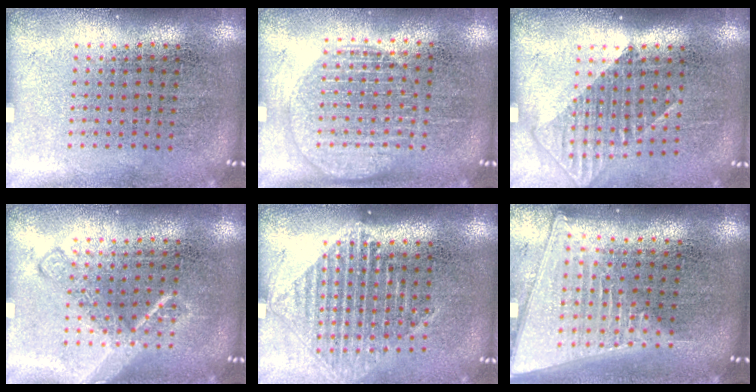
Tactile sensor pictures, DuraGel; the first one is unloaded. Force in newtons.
{"total": 1.6, "press": 1.4, "slide": 0.7}
{"total": 1.2, "press": 1.0, "slide": 0.6}
{"total": 2.2, "press": 2.2, "slide": 0.3}
{"total": 1.4, "press": 1.3, "slide": 0.6}
{"total": 2.2, "press": 1.9, "slide": 1.2}